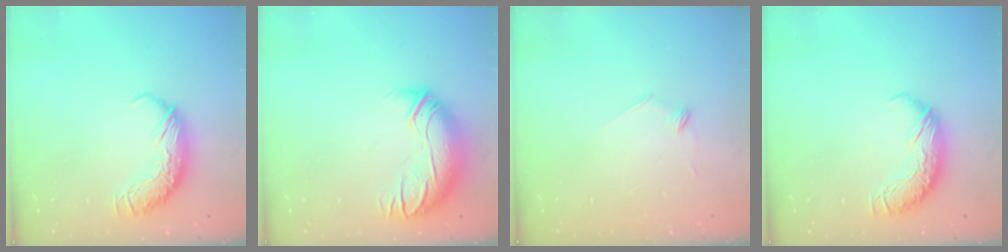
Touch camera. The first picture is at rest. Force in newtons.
{"total": 3.0, "press": 0.4, "slide": 2.9}
{"total": 8.0, "press": 8.0, "slide": 0.6}
{"total": 0.0}